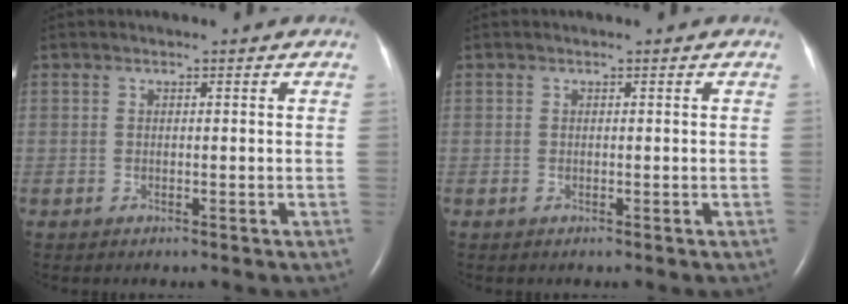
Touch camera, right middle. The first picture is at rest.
{"total": 0.0}